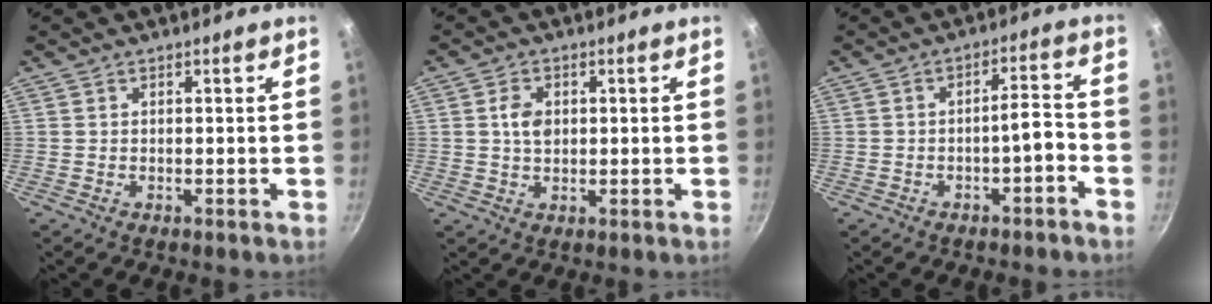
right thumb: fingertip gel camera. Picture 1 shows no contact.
{"total": 4.1, "force": [0.7, 2.9, 2.9], "torque": [-0.044, 0.001, 0.011]}
{"total": 4.7, "force": [-2.6, 1.4, 3.7], "torque": [-0.050, 0.040, -0.028]}